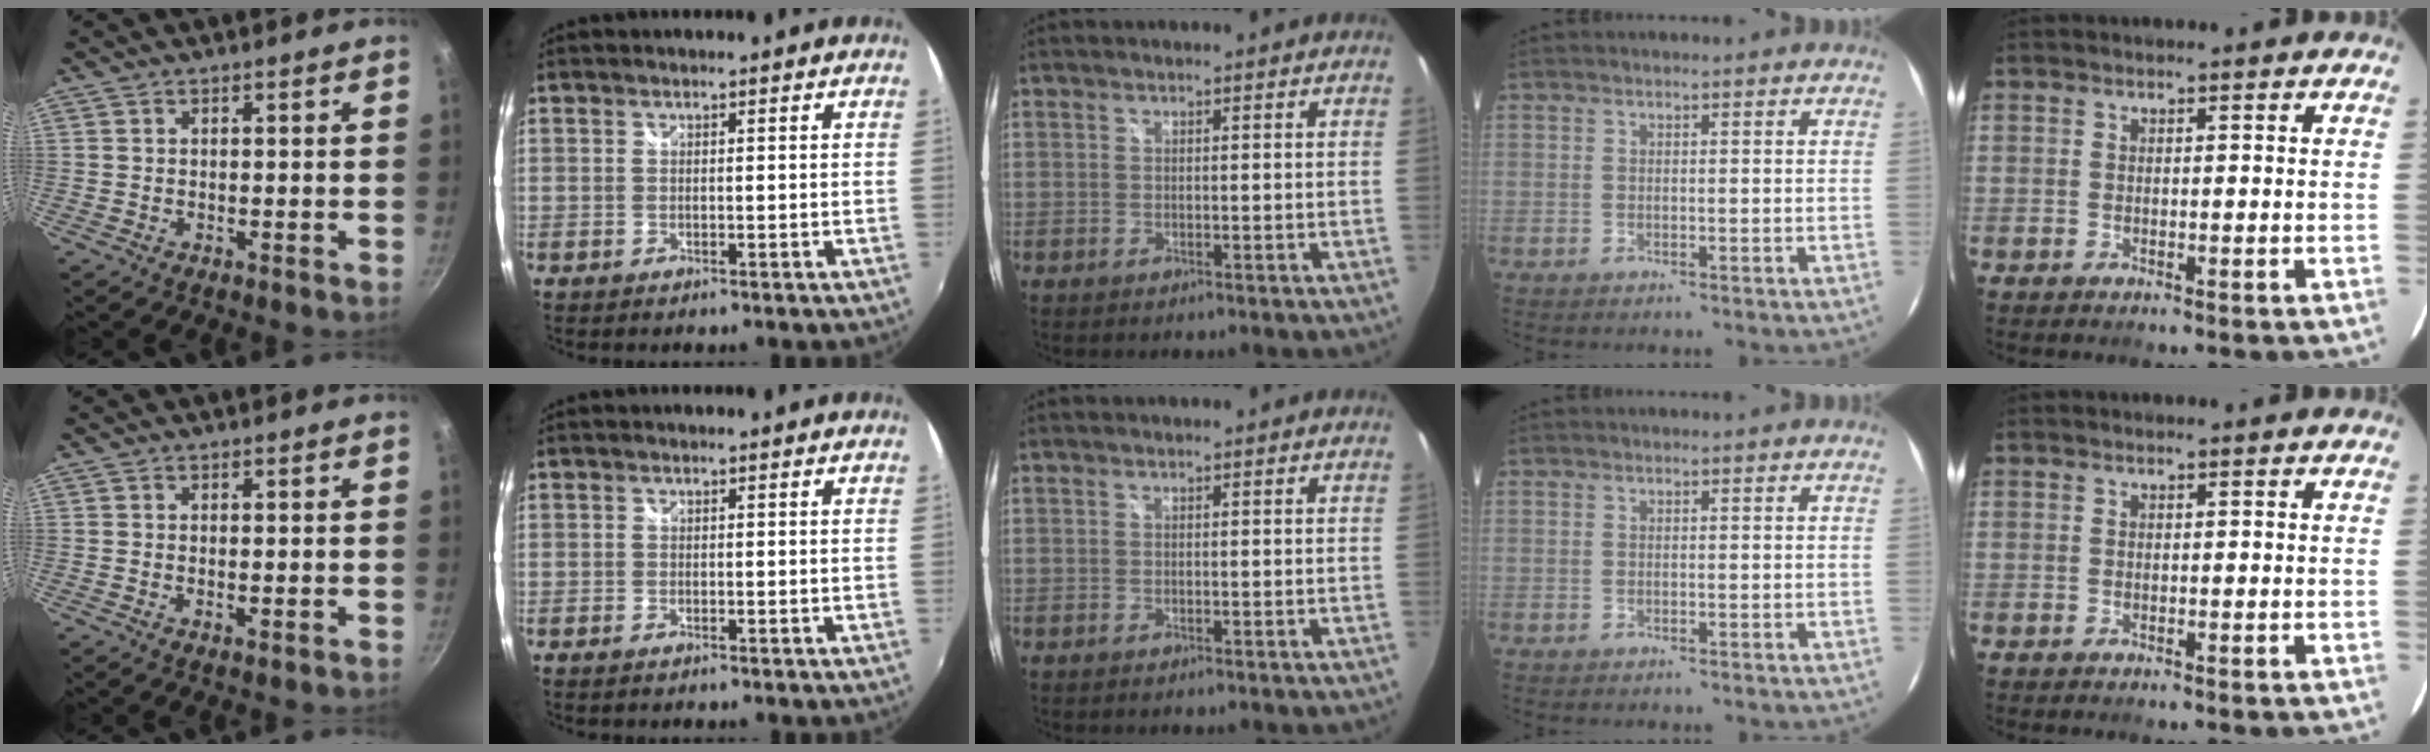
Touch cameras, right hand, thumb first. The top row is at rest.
{"thumb": {"total": 0.8, "force": [-0.1, 0.2, 0.7], "torque": [-0.014, -0.003, -0.002]}, "index": {"total": 0.9, "force": [-0.8, 0.3, 0.2], "torque": [-0.006, -0.005, -0.018]}}